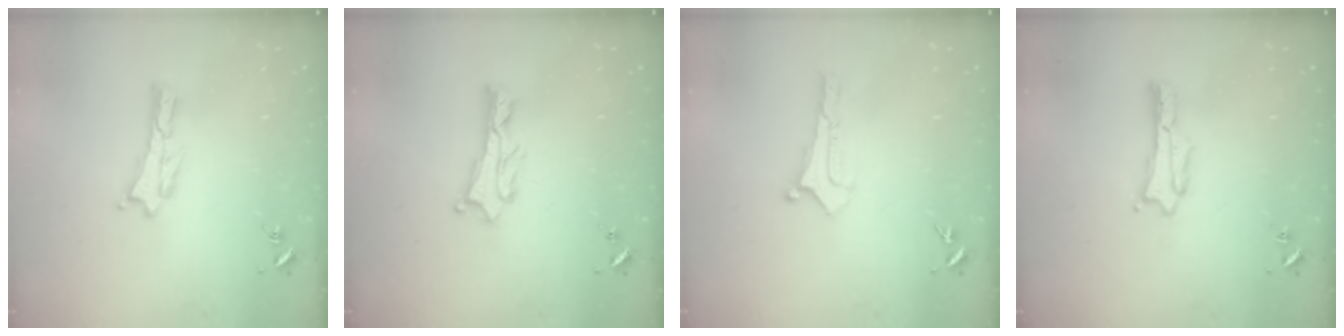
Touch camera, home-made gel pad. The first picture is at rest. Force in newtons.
{"total": 1.2, "press": 1.2, "slide": 0.2}
{"total": 0.0}
{"total": 1.1, "press": 1.1, "slide": 0.0}